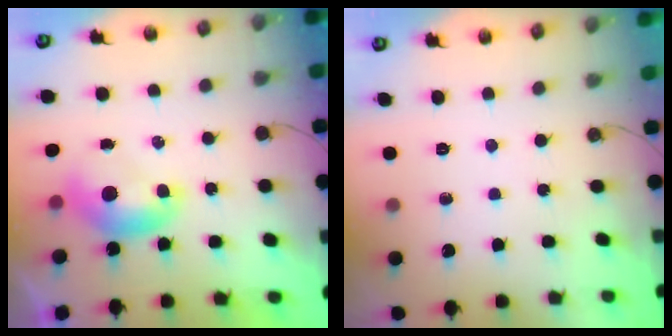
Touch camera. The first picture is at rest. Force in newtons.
{"total": 0.0}